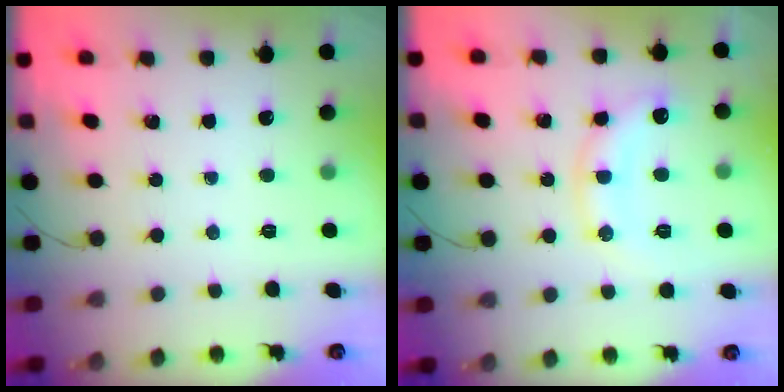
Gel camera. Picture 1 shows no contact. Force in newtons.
{"total": 11.1, "press": 11.1, "slide": 0.5}